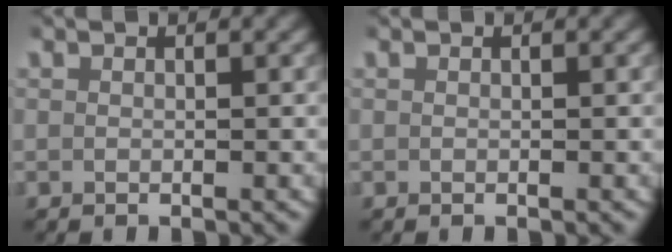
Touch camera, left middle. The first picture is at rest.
{"total": 0.0}